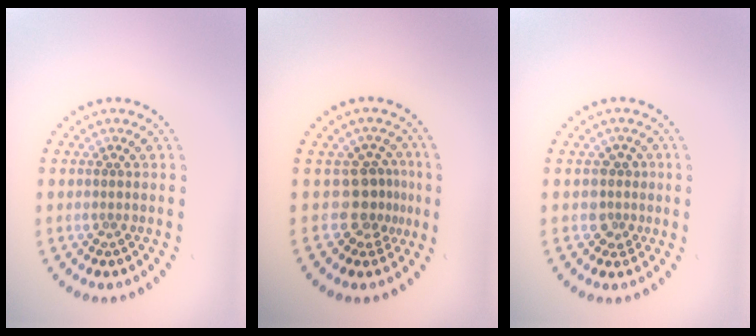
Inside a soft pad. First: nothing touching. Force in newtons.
{"total": 2.8, "press": 1.9, "slide": 2.1}
{"total": 1.9, "press": 1.6, "slide": 1.1}